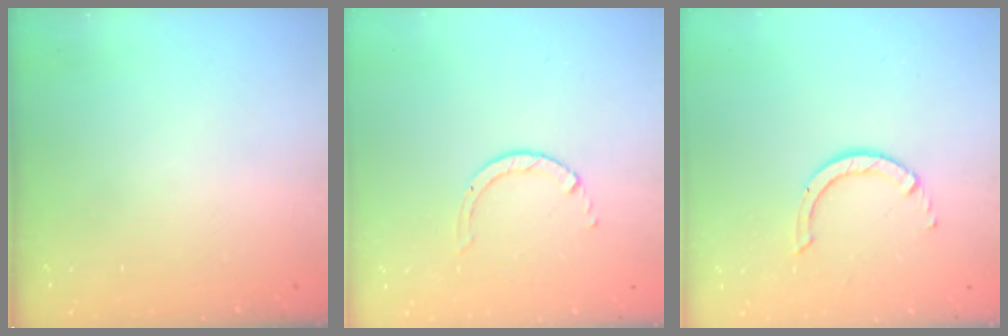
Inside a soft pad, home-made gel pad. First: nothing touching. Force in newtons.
{"total": 1.4, "press": 1.4, "slide": 0.1}
{"total": 3.5, "press": 3.5, "slide": 0.3}